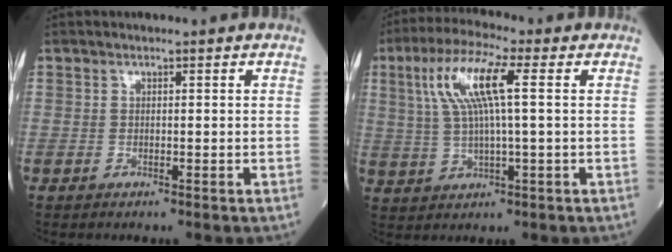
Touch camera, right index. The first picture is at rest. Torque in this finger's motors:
{"motor_torque": [0.40, 0.12, 0.27, 0.15]}